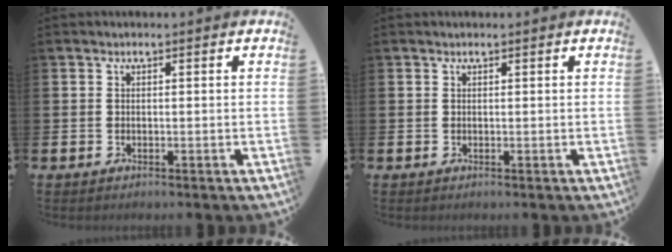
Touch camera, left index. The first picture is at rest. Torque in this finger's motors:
{"motor_torque": [0.47, -0.93, 0.01, 0.03]}